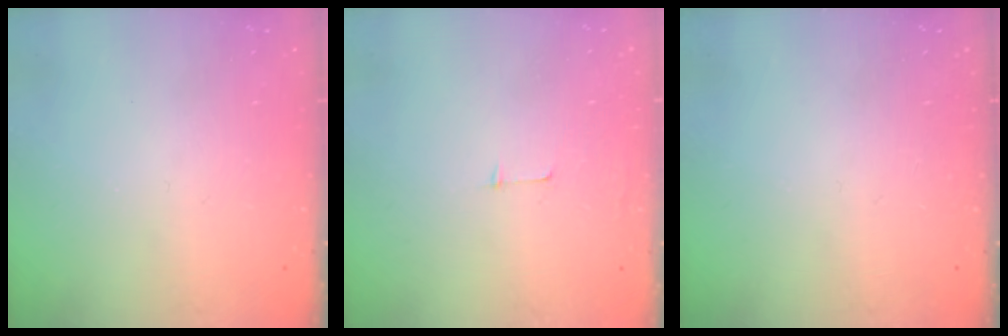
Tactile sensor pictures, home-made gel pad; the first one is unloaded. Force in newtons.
{"total": 3.7, "press": 3.7, "slide": 0.3}
{"total": 0.0}